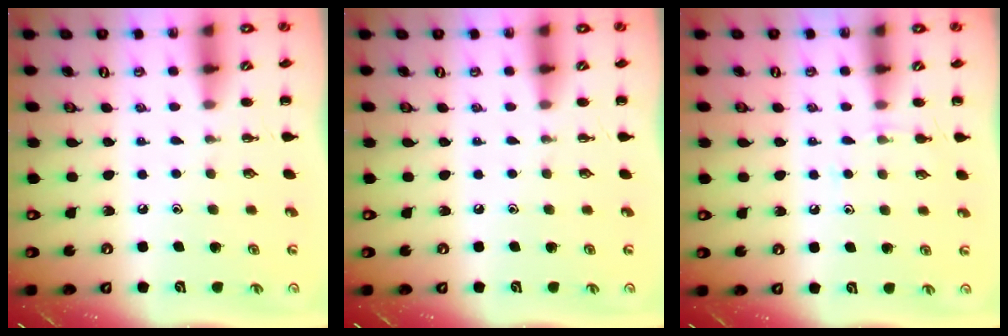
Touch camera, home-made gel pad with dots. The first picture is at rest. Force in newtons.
{"total": 0.0}
{"total": 5.2, "press": 4.8, "slide": 1.8}